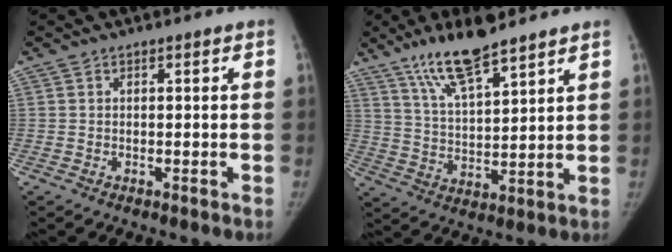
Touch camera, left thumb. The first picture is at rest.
{"total": 11.9, "force": [8.9, 2.6, 7.6], "torque": [-0.130, -0.047, 0.172]}